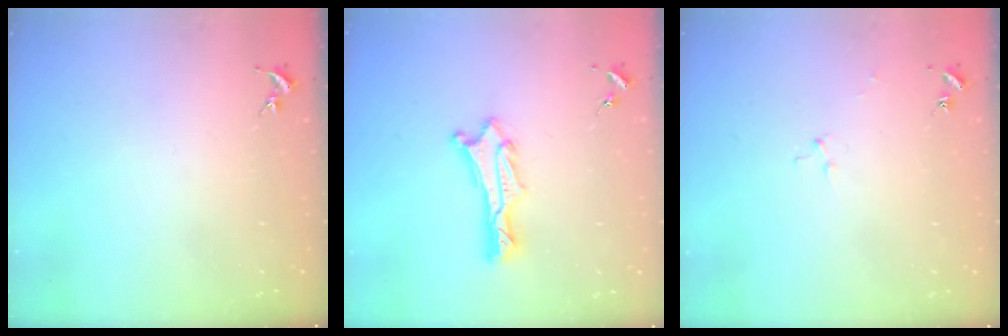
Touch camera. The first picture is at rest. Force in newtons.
{"total": 1.5, "press": 1.5, "slide": 0.1}
{"total": 2.5, "press": 2.5, "slide": 0.3}